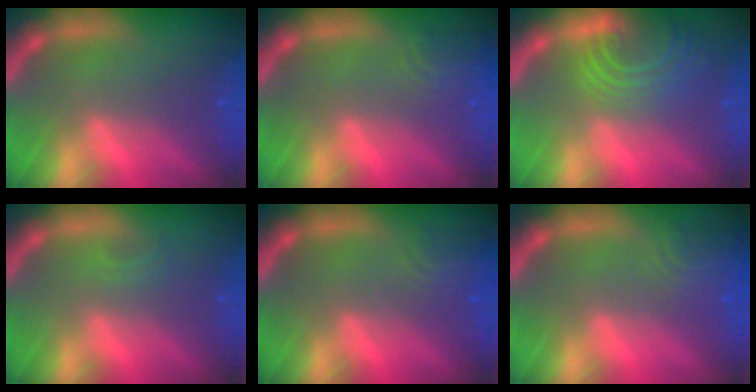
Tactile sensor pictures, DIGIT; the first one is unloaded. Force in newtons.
{"total": 2.9}
{"total": 8.1}
{"total": 0.9}
{"total": 2.4}
{"total": 3.5}